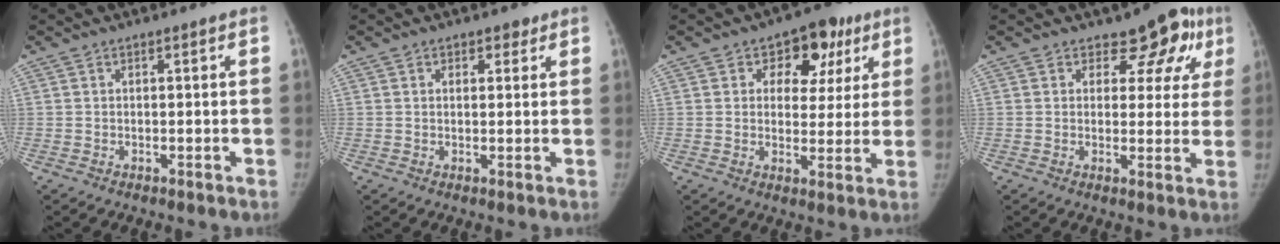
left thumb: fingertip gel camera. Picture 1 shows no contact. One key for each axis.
{"total": 2.2, "fx": 1.2, "fy": 1.5, "fz": 1.0, "tx": 0.000, "ty": -0.005, "tz": 0.015}
{"total": 10.7, "fx": 4.6, "fy": 7.6, "fz": 5.9, "tx": -0.020, "ty": -0.008, "tz": 0.058}
{"total": 8.6, "fx": 4.9, "fy": 5.5, "fz": 4.3, "tx": 0.003, "ty": -0.017, "tz": 0.050}